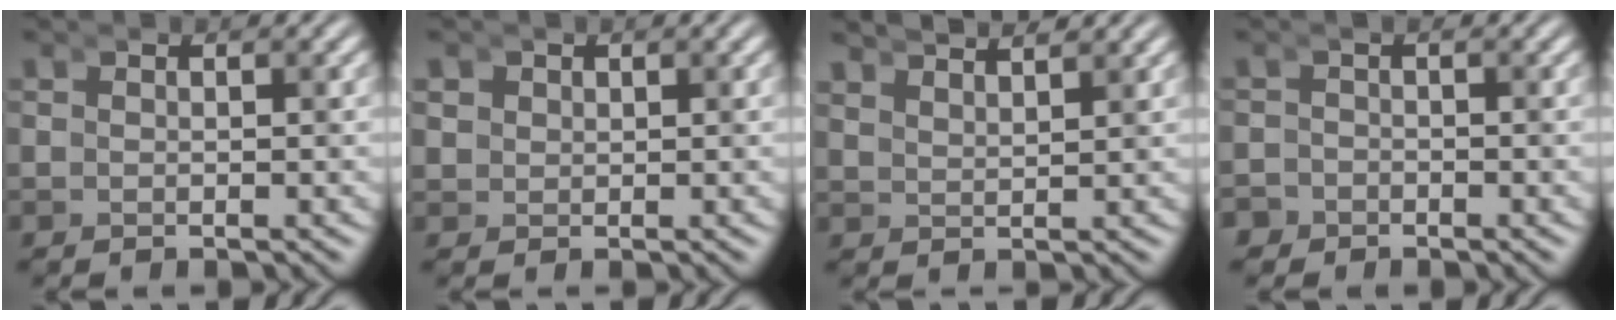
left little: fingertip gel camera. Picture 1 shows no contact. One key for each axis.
{"total": 1.5, "fx": 0.5, "fy": 1.3, "fz": 0.5, "tx": -0.031, "ty": -0.006, "tz": 0.016}
{"total": 2.9, "fx": 2.7, "fy": 0.5, "fz": 0.7, "tx": -0.016, "ty": 0.004, "tz": 0.046}
{"total": 2.1, "fx": -1.7, "fy": 1.0, "fz": -0.8, "tx": -0.004, "ty": -0.013, "tz": -0.033}